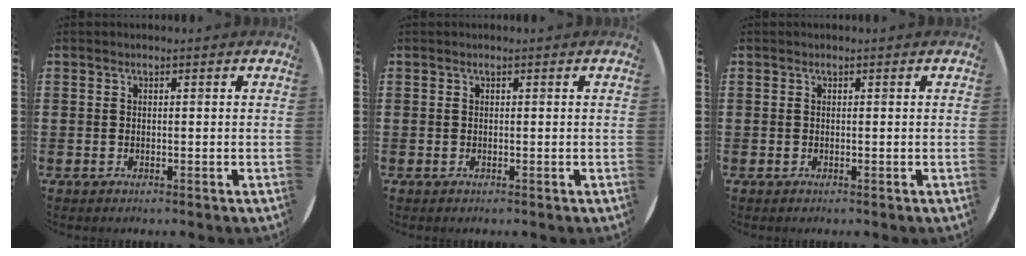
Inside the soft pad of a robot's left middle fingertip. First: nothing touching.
{"total": 0.0}
{"total": 0.0}